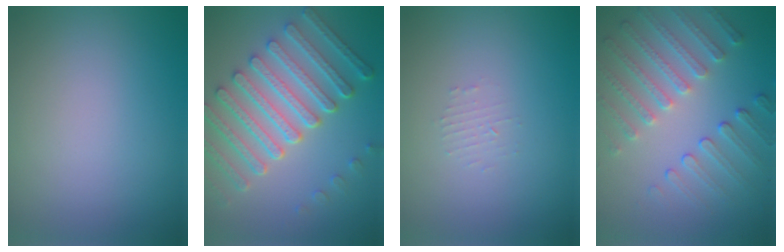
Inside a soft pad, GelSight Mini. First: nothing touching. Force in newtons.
{"total": 7.9, "press": 6.1, "slide": 5.0}
{"total": 0.9, "press": 0.9, "slide": 0.2}
{"total": 5.1, "press": 3.9, "slide": 3.4}